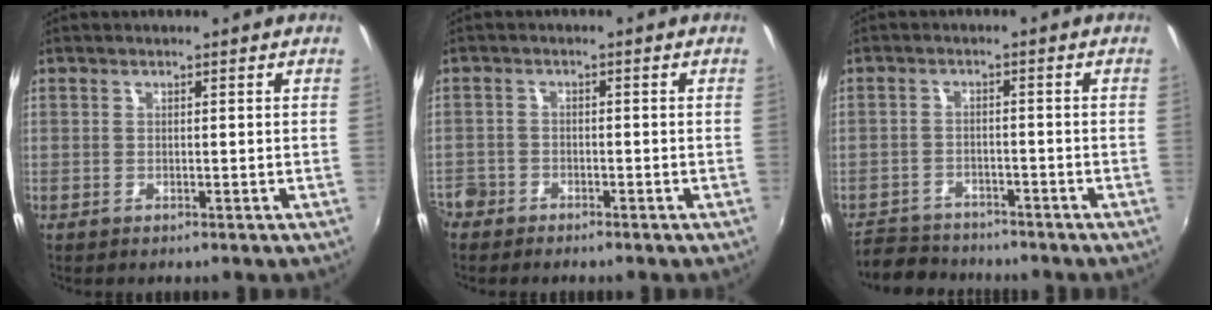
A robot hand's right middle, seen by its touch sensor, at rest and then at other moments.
{"total": 5.0, "force": [-3.7, 3.2, 1.0], "torque": [-0.044, -0.005, -0.074]}
{"total": 7.8, "force": [-7.0, 3.2, 1.4], "torque": [-0.052, 0.003, -0.119]}